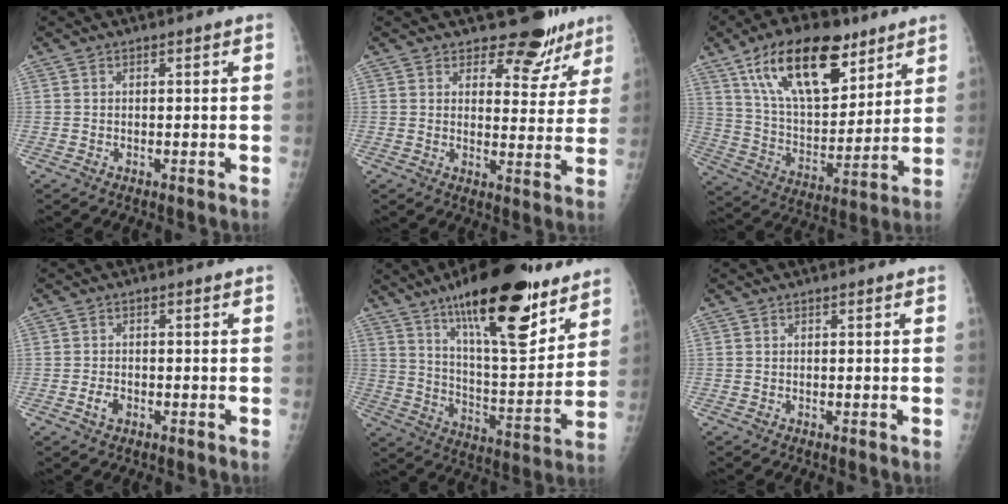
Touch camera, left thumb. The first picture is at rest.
{"total": 9.0, "force": [7.5, 4.6, 1.8], "torque": [0.015, -0.057, 0.084]}
{"total": 21.4, "force": [12.4, 10.1, 14.2], "torque": [-0.203, -0.046, 0.221]}
{"total": 2.3, "force": [-1.0, 1.5, 1.4], "torque": [-0.023, 0.004, -0.018]}
{"total": 24.1, "force": [15.5, 7.5, 17.0], "torque": [-0.228, -0.073, 0.246]}
{"total": 0.0}